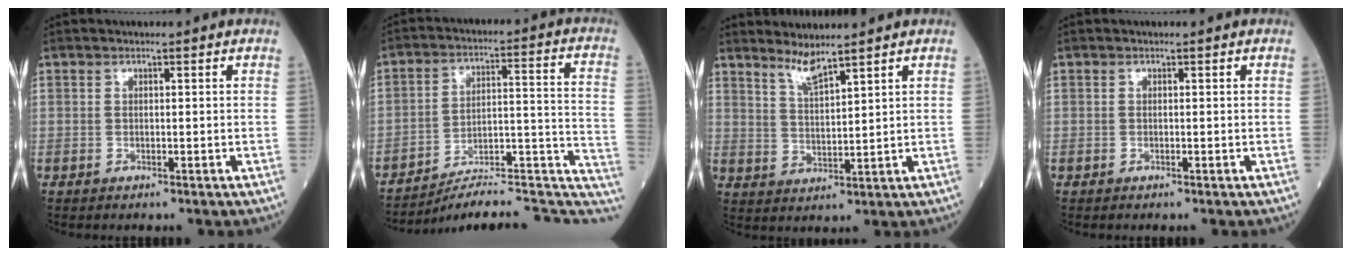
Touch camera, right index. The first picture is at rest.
{"total": 18.1, "force": [-16.8, 3.0, 6.2], "torque": [-0.032, 0.066, -0.234]}
{"total": 4.0, "force": [3.6, -0.4, 1.8], "torque": [-0.038, -0.014, 0.076]}
{"total": 0.0}